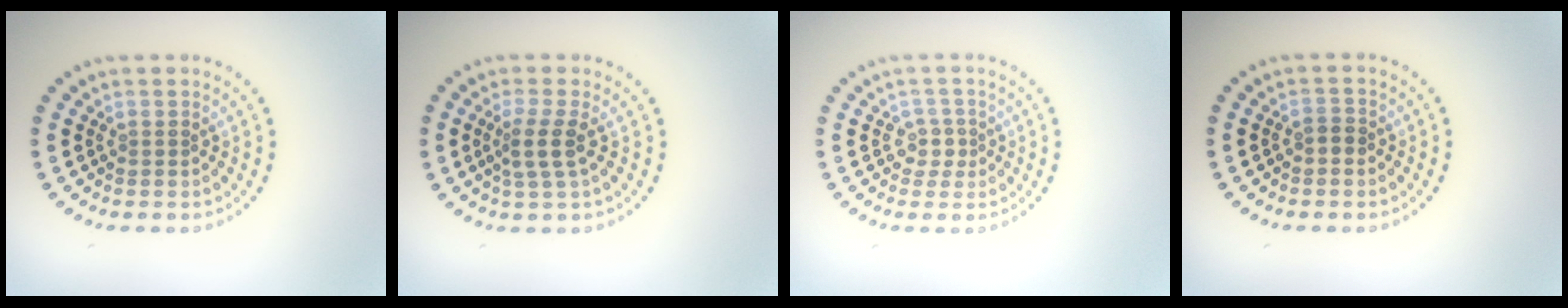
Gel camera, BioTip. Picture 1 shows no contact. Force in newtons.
{"total": 2.3, "press": 1.8, "slide": 1.5}
{"total": 1.6, "press": 1.2, "slide": 1.0}
{"total": 1.0, "press": 0.9, "slide": 0.4}